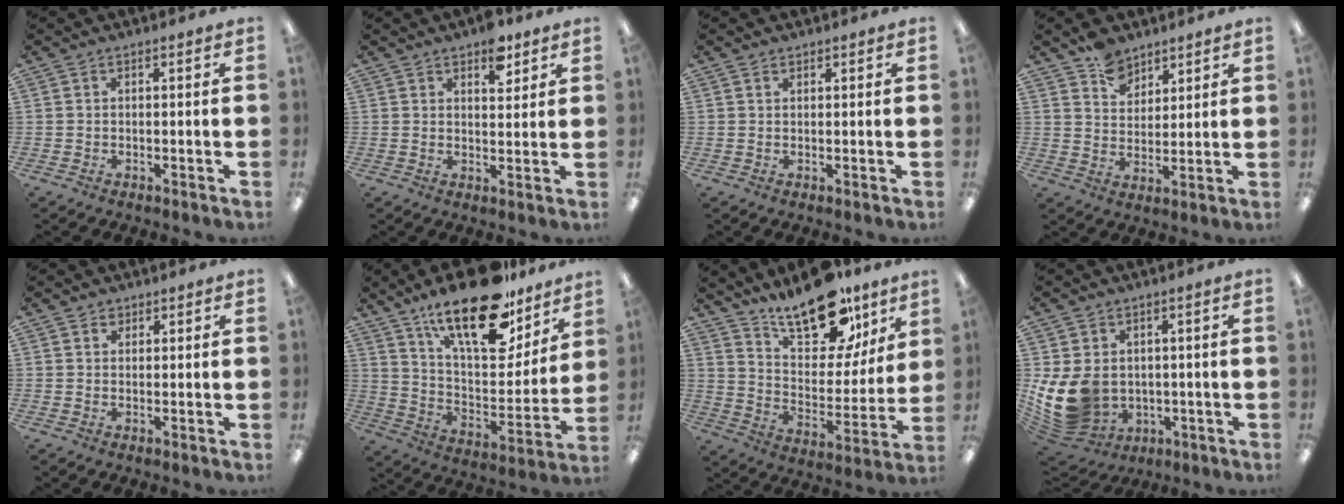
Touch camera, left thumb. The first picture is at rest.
{"total": 6.9, "force": [4.4, 3.5, 4.0], "torque": [-0.033, -0.025, 0.070]}
{"total": 1.0, "force": [0.7, 0.5, 0.4], "torque": [-0.009, 0.001, 0.014]}
{"total": 7.5, "force": [5.8, 4.4, 1.7], "torque": [-0.025, -0.032, 0.108]}
{"total": 1.9, "force": [1.3, 1.3, 0.4], "torque": [-0.002, -0.002, 0.022]}
{"total": 24.2, "force": [17.2, 9.1, 14.4], "torque": [-0.230, -0.104, 0.292]}
{"total": 21.0, "force": [15.4, 9.5, 10.7], "torque": [-0.166, -0.098, 0.267]}
{"total": 12.5, "force": [0.0, 10.4, 7.0], "torque": [-0.162, -0.011, 0.011]}